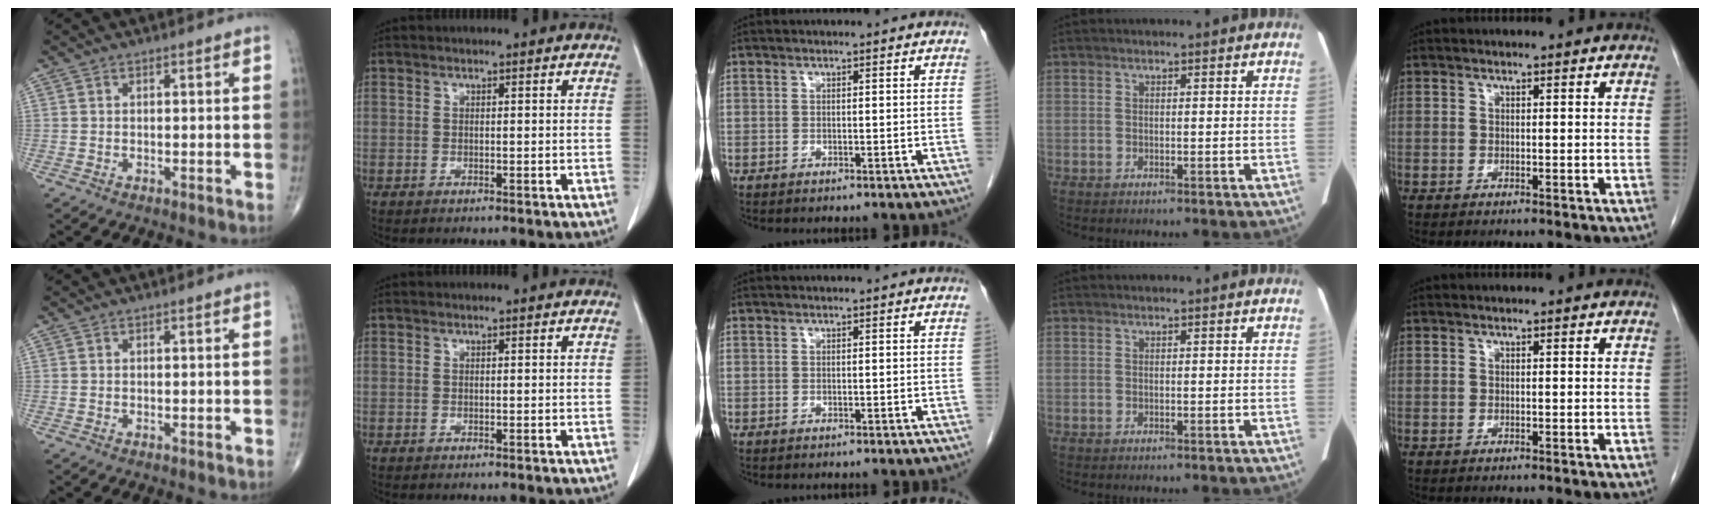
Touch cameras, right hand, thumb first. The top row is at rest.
{}